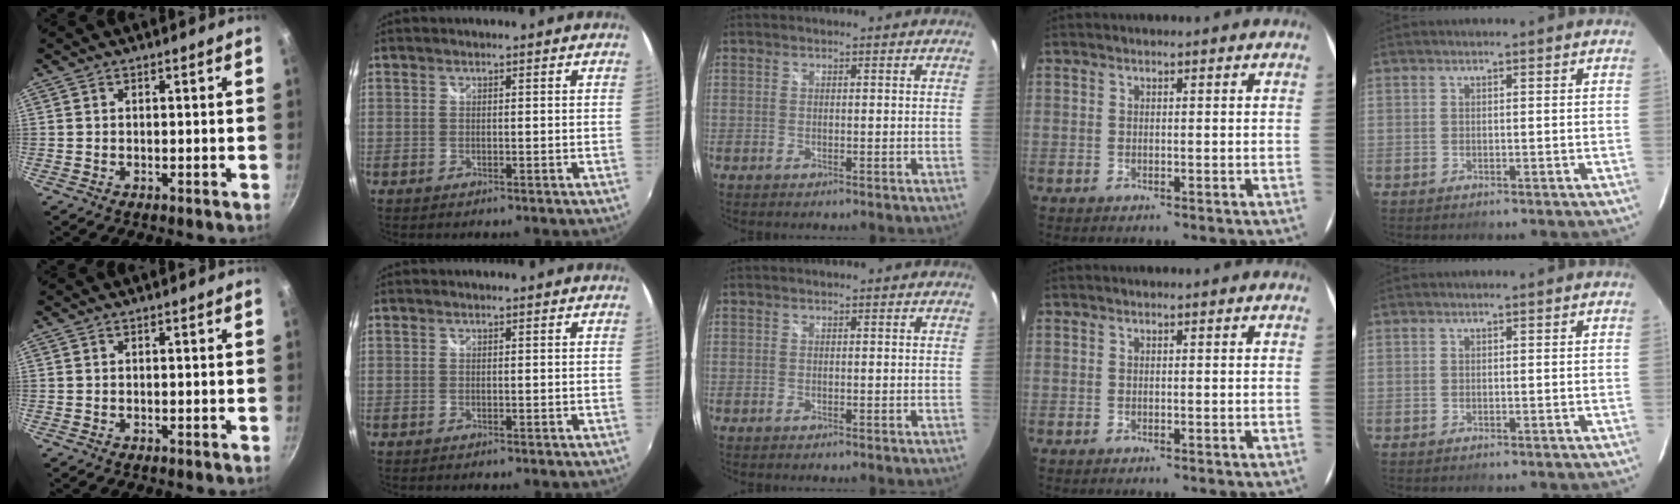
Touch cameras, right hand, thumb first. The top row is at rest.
{}